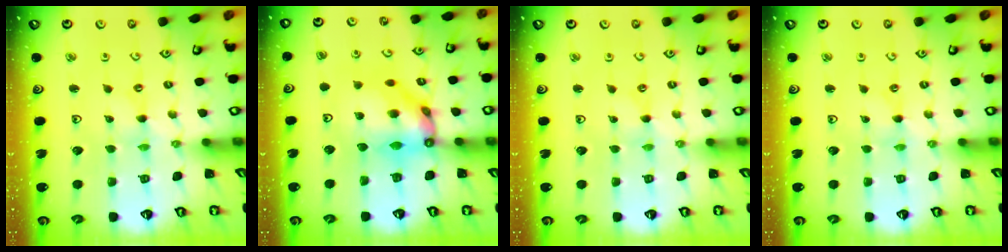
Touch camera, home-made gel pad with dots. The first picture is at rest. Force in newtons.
{"total": 11.8, "press": 11.7, "slide": 1.3}
{"total": 0.0}
{"total": 0.0}